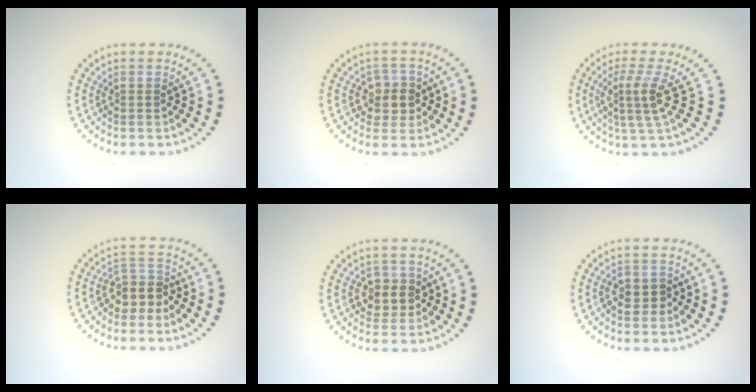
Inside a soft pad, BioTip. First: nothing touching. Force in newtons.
{"total": 2.6, "press": 2.4, "slide": 1.1}
{"total": 3.1, "press": 2.2, "slide": 2.2}
{"total": 2.8, "press": 2.3, "slide": 1.6}
{"total": 2.5, "press": 2.4, "slide": 0.7}
{"total": 1.9, "press": 1.7, "slide": 0.7}